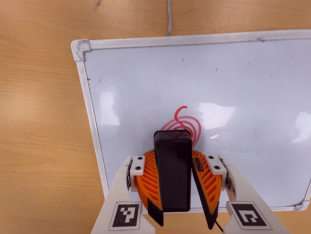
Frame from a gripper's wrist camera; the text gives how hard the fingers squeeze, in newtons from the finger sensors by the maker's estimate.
{"total": 13.8, "left": 15.0, "right": 12.6}